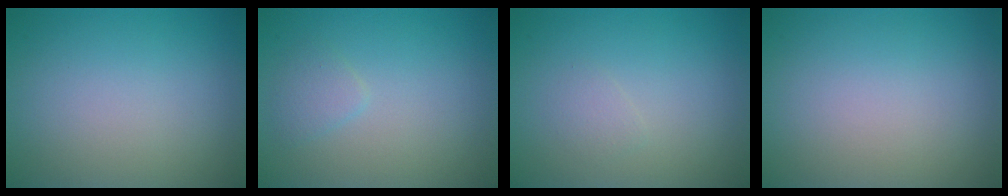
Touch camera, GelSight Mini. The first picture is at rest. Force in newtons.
{"total": 1.2, "press": 1.2, "slide": 0.1}
{"total": 0.8, "press": 0.8, "slide": 0.1}
{"total": 0.0}